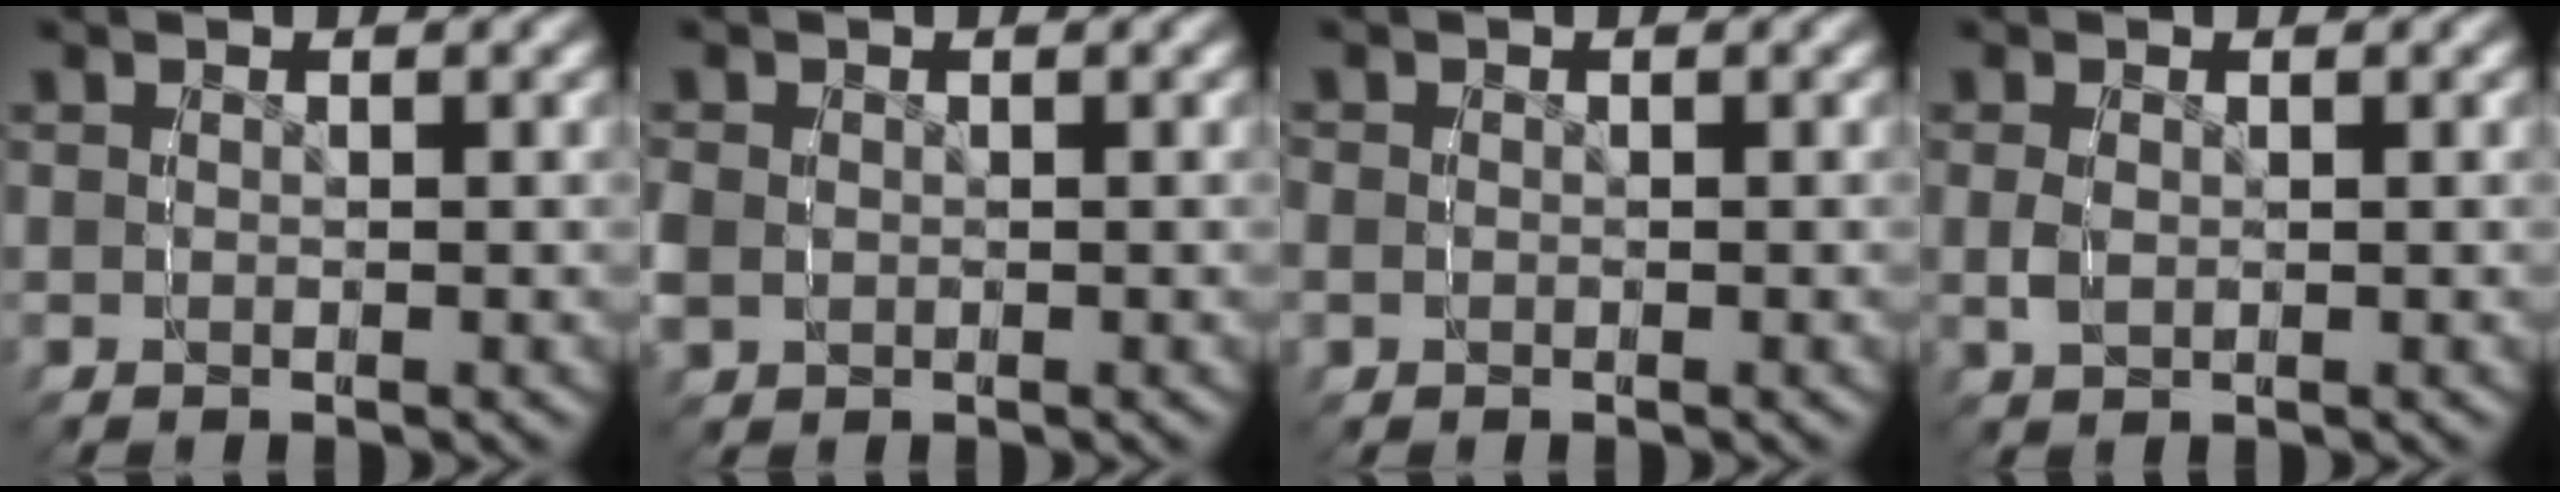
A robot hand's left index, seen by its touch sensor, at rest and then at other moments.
{"total": 0.9, "force": [0.2, 0.9, -0.1], "torque": [-0.005, -0.009, 0.007]}
{"total": 0.9, "force": [-0.3, 0.8, -0.3], "torque": [-0.003, -0.012, 0.000]}
{"total": 0.8, "force": [0.6, -0.5, 0.3], "torque": [0.000, 0.007, 0.007]}